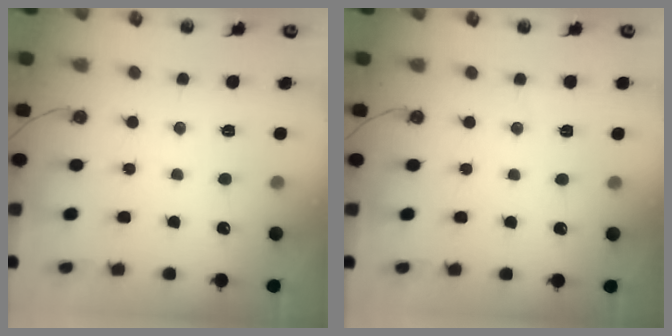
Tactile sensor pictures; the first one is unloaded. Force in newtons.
{"total": 2.7, "press": 2.4, "slide": 1.1}